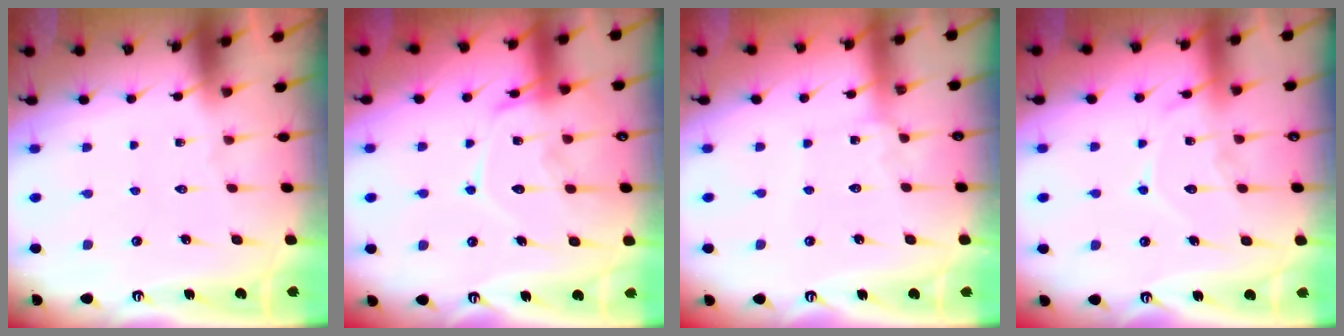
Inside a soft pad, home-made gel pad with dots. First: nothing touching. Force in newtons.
{"total": 13.7, "press": 13.7, "slide": 1.2}
{"total": 1.8, "press": 1.8, "slide": 0.2}
{"total": 12.0, "press": 12.0, "slide": 1.0}